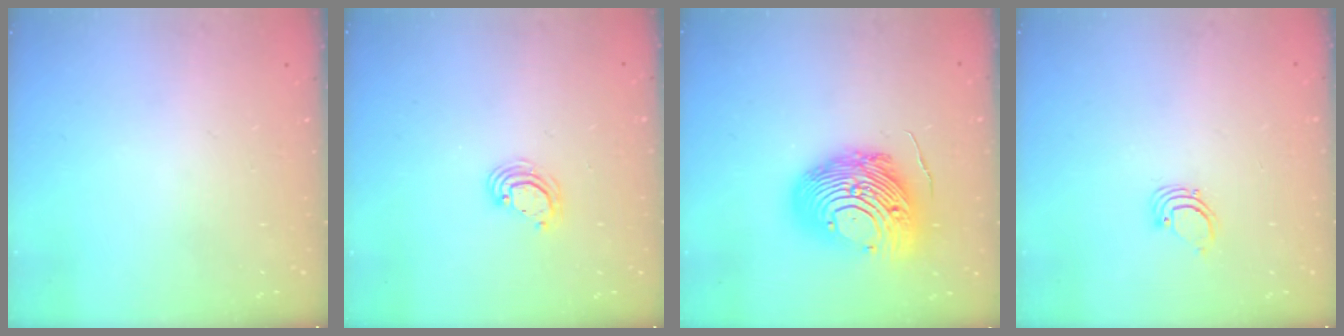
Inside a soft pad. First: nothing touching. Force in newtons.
{"total": 4.4, "press": 4.4, "slide": 0.2}
{"total": 17.6, "press": 17.5, "slide": 2.2}
{"total": 2.2, "press": 2.2, "slide": 0.2}